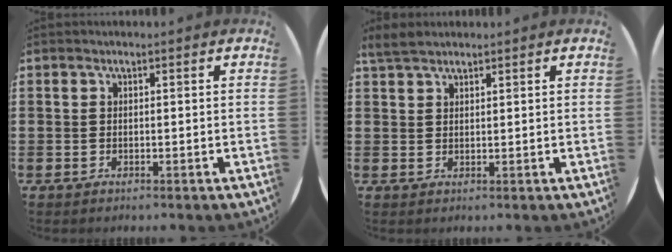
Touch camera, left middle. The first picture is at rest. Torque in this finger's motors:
{"motor_torque": [0.23, -0.20, 0.03, 0.01]}